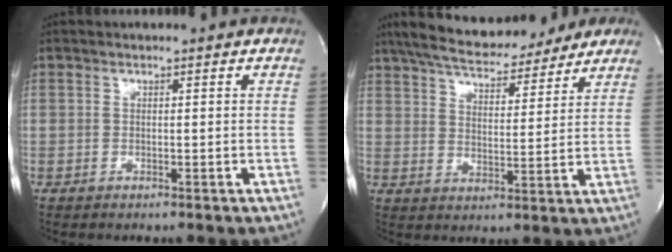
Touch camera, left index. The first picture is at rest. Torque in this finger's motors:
{"motor_torque": [0.38, -0.38, 0.62, 0.12]}